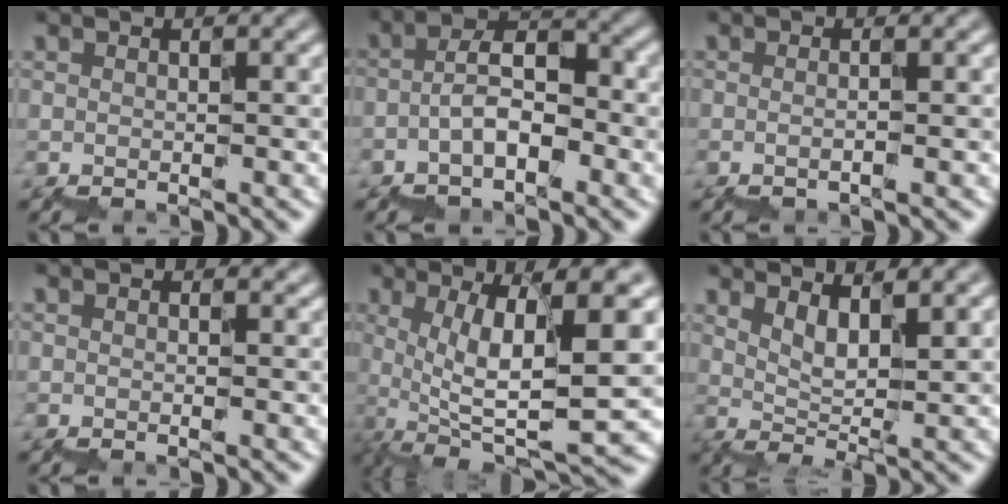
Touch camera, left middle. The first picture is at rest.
{"total": 3.2, "force": [-1.6, 1.5, 2.4], "torque": [-0.051, 0.023, -0.037]}
{"total": 0.6, "force": [-0.2, 0.4, 0.4], "torque": [0.002, -0.004, -0.007]}
{"total": 0.6, "force": [0.5, 0.3, 0.3], "torque": [-0.001, 0.005, 0.005]}
{"total": 9.4, "force": [1.5, 2.5, 8.9], "torque": [-0.140, 0.008, 0.036]}
{"total": 2.5, "force": [2.0, 0.6, 1.4], "torque": [-0.030, 0.000, 0.041]}